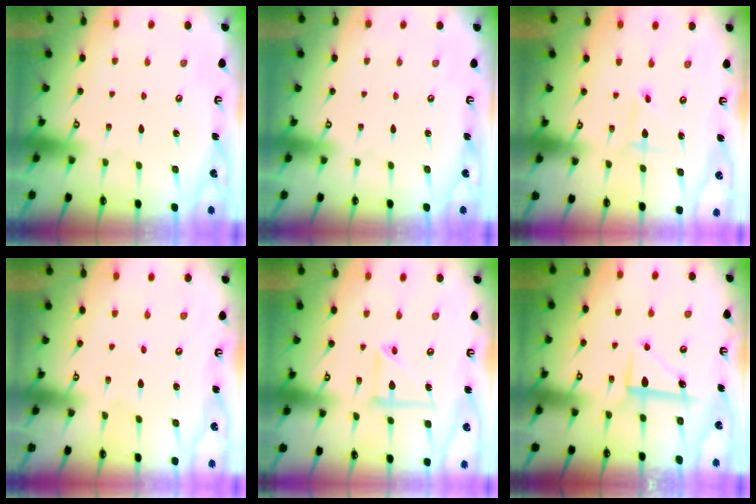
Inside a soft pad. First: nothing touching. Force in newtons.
{"total": 0.0}
{"total": 1.5, "press": 1.5, "slide": 0.1}
{"total": 2.9, "press": 2.9, "slide": 0.3}
{"total": 8.9, "press": 8.8, "slide": 1.4}
{"total": 6.9, "press": 6.9, "slide": 0.1}